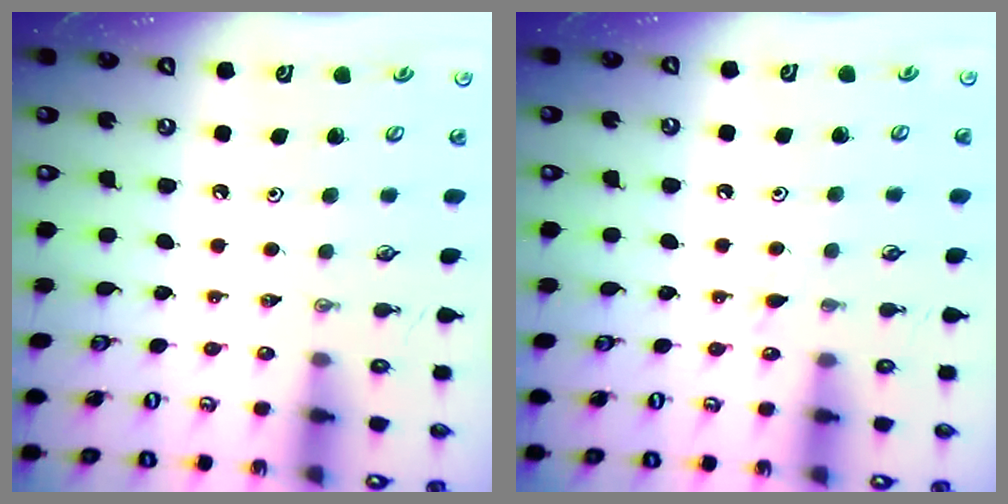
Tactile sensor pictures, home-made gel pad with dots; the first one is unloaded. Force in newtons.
{"total": 4.7, "press": 4.7, "slide": 0.4}